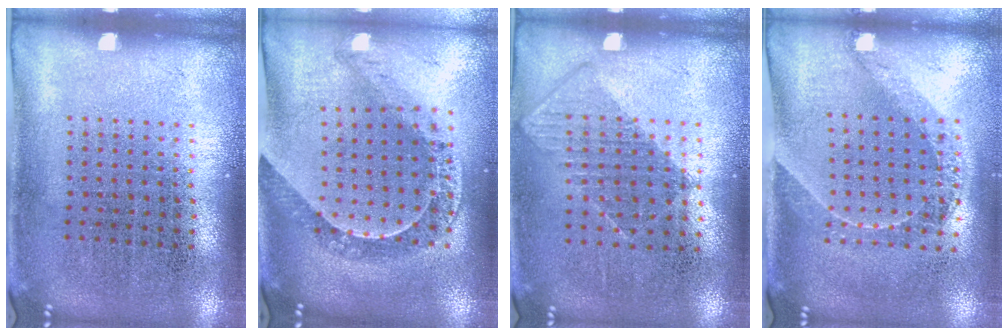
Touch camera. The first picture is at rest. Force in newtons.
{"total": 1.1, "press": 1.1, "slide": 0.2}
{"total": 0.8, "press": 0.7, "slide": 0.4}
{"total": 1.4, "press": 1.2, "slide": 0.7}